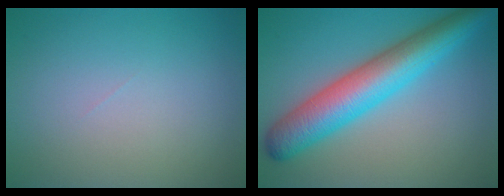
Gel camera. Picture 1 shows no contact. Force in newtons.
{"total": 8.1, "press": 8.1, "slide": 0.1}